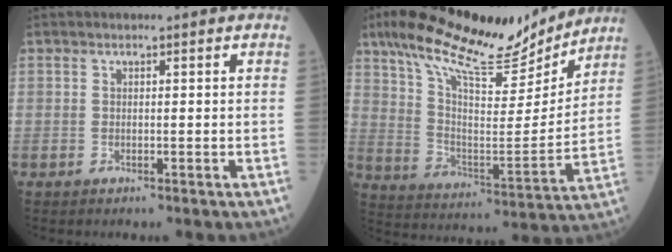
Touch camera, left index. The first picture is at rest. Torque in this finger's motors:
{"motor_torque": [1.07, -1.07, 0.57, 0.15]}